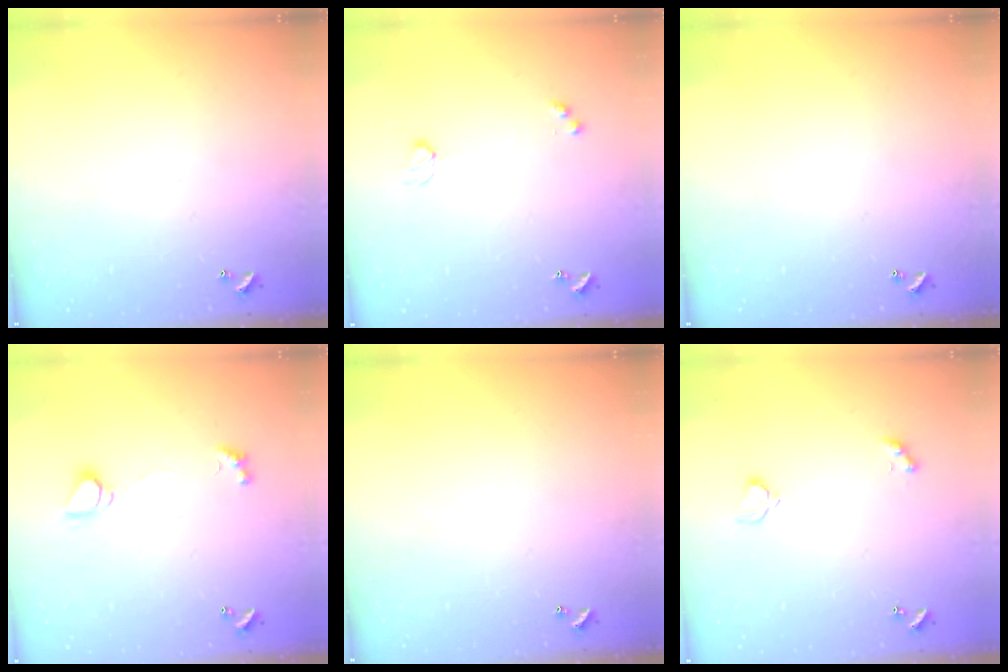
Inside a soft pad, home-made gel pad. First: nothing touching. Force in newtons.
{"total": 2.9, "press": 2.9, "slide": 0.5}
{"total": 0.0}
{"total": 1.6, "press": 1.6, "slide": 0.2}
{"total": 0.0}
{"total": 2.1, "press": 2.1, "slide": 0.5}